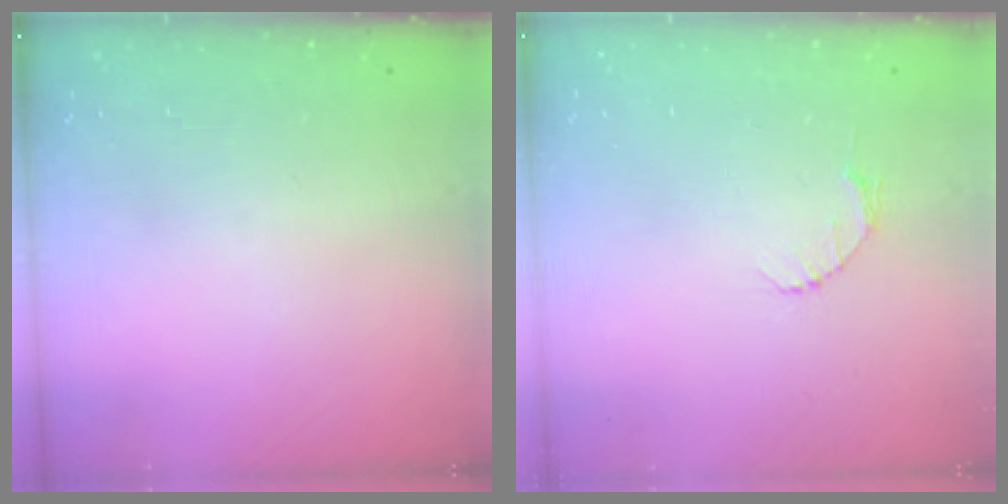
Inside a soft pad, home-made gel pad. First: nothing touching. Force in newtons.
{"total": 2.6, "press": 2.6, "slide": 0.3}